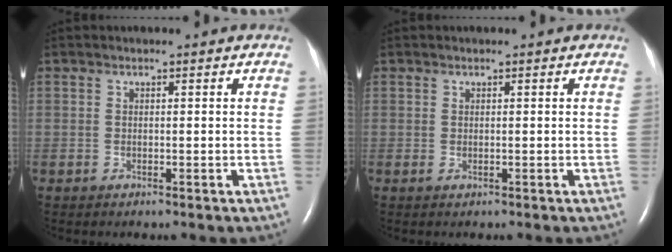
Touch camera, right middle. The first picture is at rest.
{"total": 0.0}